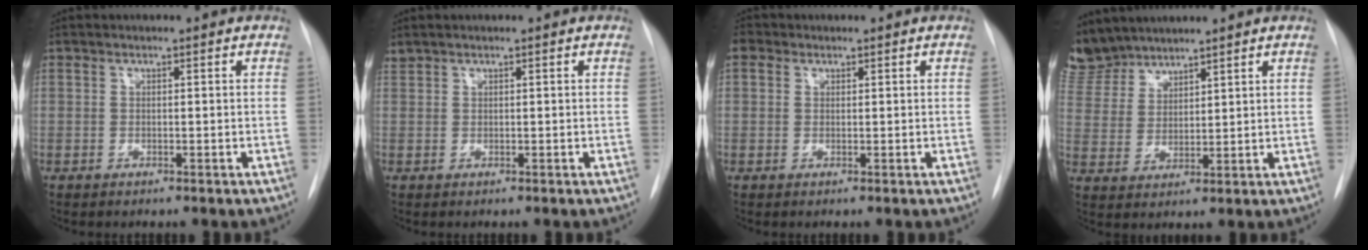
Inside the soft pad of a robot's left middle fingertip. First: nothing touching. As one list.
[{"total": 0.7, "force": [0.7, 0.0, -0.1], "torque": [-0.007, 0.010, 0.020]}, {"total": 1.8, "force": [0.9, 1.5, 0.4], "torque": [-0.002, 0.006, 0.011]}, {"total": 8.2, "force": [7.8, 2.5, 0.7], "torque": [-0.020, 0.003, 0.169]}]